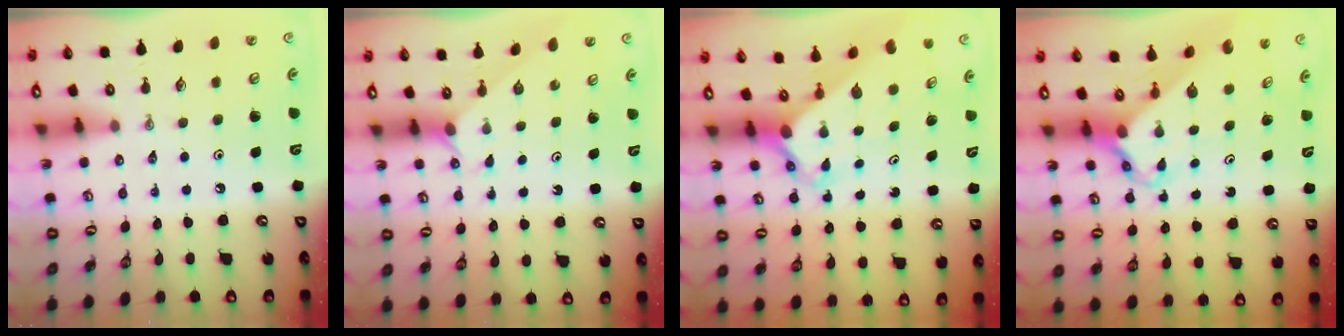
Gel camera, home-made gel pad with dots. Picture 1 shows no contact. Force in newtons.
{"total": 1.6, "press": 1.6, "slide": 0.3}
{"total": 3.0, "press": 3.0, "slide": 0.1}
{"total": 2.6, "press": 2.6, "slide": 0.2}